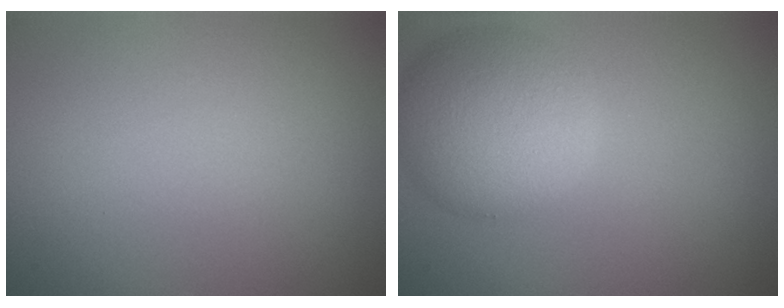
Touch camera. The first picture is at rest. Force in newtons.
{"total": 7.0, "press": 7.0, "slide": 0.2}